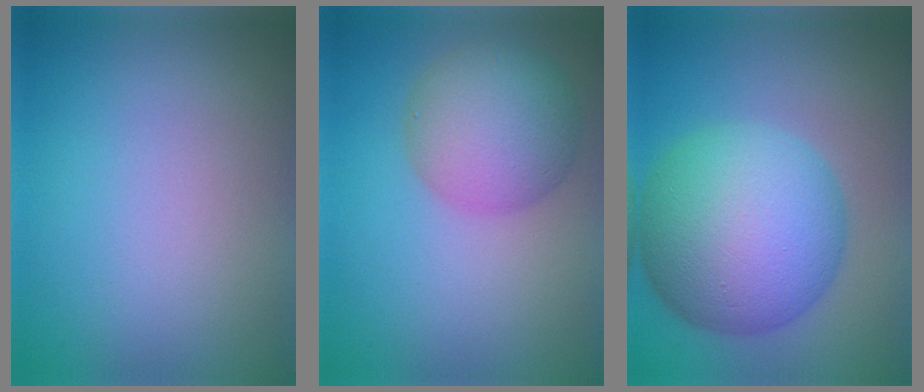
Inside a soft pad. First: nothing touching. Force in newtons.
{"total": 5.8, "press": 5.8, "slide": 0.2}
{"total": 12.4, "press": 12.4, "slide": 0.1}